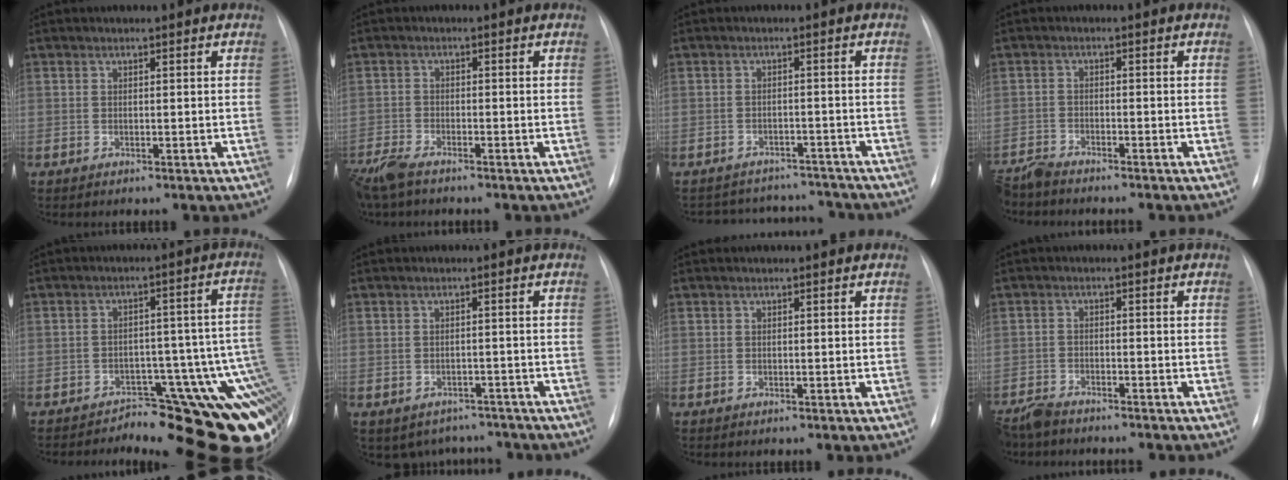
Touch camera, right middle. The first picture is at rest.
{"total": 6.0, "force": [-5.0, 1.4, 3.0], "torque": [-0.064, -0.017, -0.095]}
{"total": 9.9, "force": [-9.3, 3.3, 0.3], "torque": [-0.003, 0.026, -0.116]}
{"total": 5.1, "force": [-5.0, 0.3, 1.1], "torque": [-0.012, -0.017, -0.088]}
{"total": 17.5, "force": [-11.3, 4.3, 12.7], "torque": [-0.032, 0.042, -0.129]}
{"total": 6.5, "force": [-5.4, 3.5, 0.3], "torque": [0.006, 0.018, -0.063]}
{"total": 0.0}
{"total": 6.2, "force": [-5.8, 1.3, 1.7], "torque": [-0.029, -0.018, -0.101]}